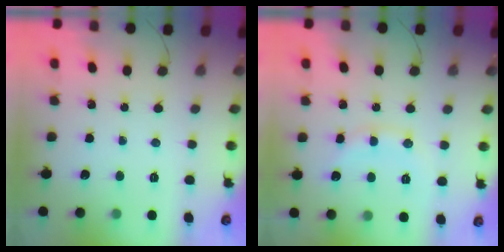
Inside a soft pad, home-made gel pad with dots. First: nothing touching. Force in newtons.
{"total": 9.1, "press": 9.1, "slide": 0.7}